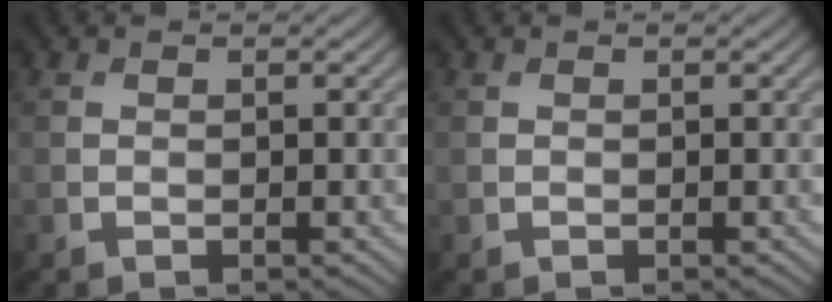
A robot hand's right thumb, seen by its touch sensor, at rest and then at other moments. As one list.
[{"total": 0.0}]